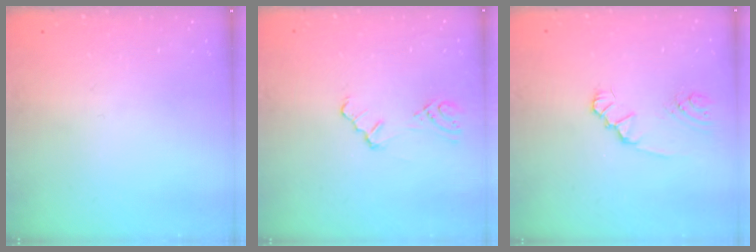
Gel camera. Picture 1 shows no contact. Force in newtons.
{"total": 3.0, "press": 2.9, "slide": 0.6}
{"total": 1.8, "press": 1.8, "slide": 0.2}